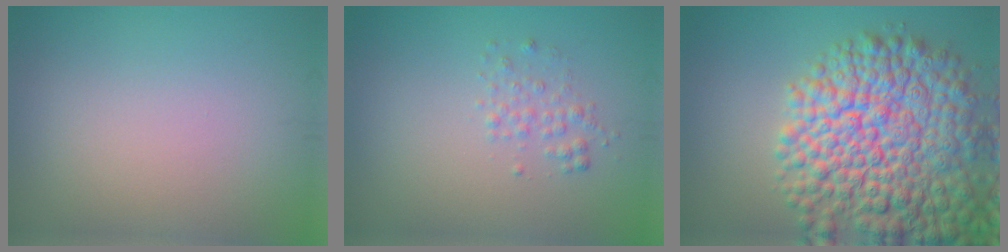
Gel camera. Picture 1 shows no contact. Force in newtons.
{"total": 1.4, "press": 1.4, "slide": 0.0}
{"total": 13.4, "press": 13.4, "slide": 0.6}